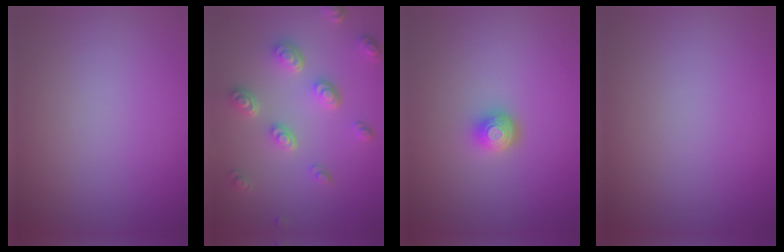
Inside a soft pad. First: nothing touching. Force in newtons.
{"total": 4.7, "press": 3.6, "slide": 3.0}
{"total": 2.0, "press": 1.4, "slide": 1.4}
{"total": 0.0}